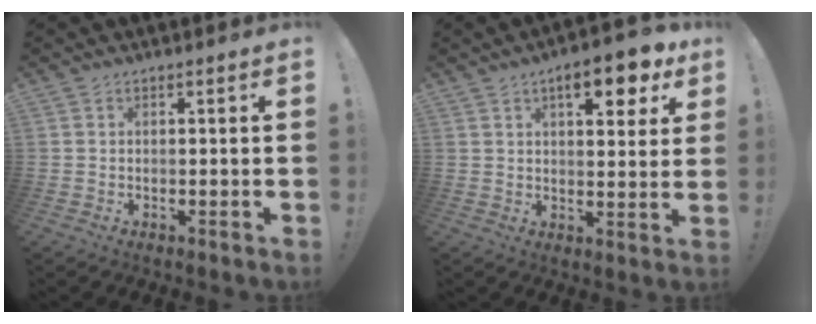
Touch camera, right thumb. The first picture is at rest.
{"total": 10.7, "force": [5.4, 4.0, 8.3], "torque": [-0.097, -0.025, 0.084]}